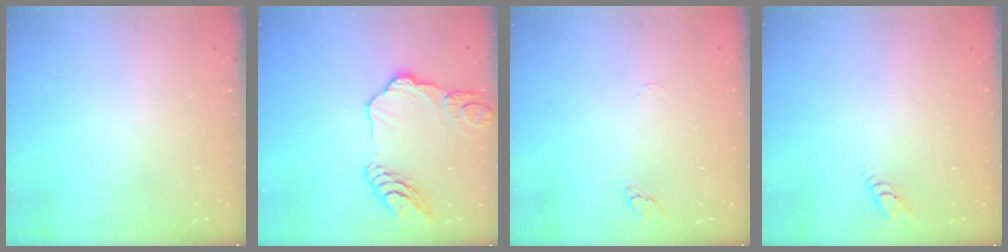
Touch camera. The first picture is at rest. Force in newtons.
{"total": 14.1, "press": 14.0, "slide": 1.4}
{"total": 2.9, "press": 2.9, "slide": 0.2}
{"total": 2.8, "press": 2.8, "slide": 0.3}